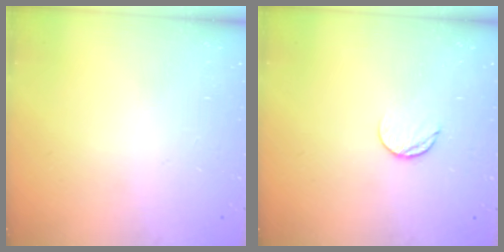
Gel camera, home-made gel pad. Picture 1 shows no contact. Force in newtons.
{"total": 6.3, "press": 6.3, "slide": 0.7}